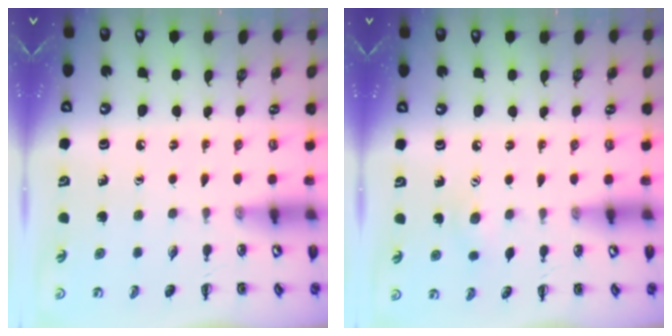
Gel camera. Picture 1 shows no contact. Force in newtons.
{"total": 5.8, "press": 5.6, "slide": 1.5}